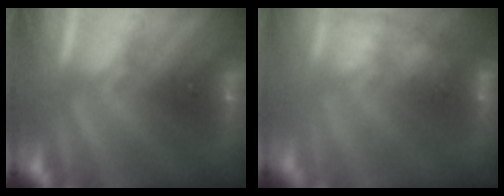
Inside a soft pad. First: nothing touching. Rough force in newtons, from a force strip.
{"total": 6.3}